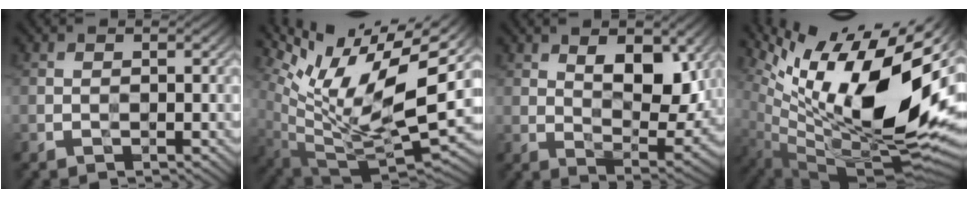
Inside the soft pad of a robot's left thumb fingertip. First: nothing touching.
{"total": 14.7, "force": [5.5, 5.2, 12.6], "torque": [-0.250, -0.007, 0.097]}
{"total": 9.7, "force": [4.2, 4.5, 7.5], "torque": [-0.129, -0.008, 0.078]}
{"total": 19.5, "force": [4.6, 8.2, 17.0], "torque": [-0.273, 0.001, 0.096]}